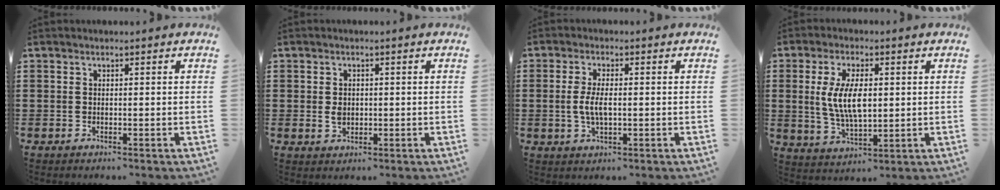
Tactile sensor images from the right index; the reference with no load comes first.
{"total": 2.1, "force": [0.1, 1.3, 1.6], "torque": [-0.034, 0.001, 0.003]}
{"total": 4.4, "force": [-0.3, 1.8, 4.0], "torque": [-0.097, -0.005, -0.014]}
{"total": 8.1, "force": [0.7, 3.6, 7.2], "torque": [-0.153, 0.006, 0.008]}